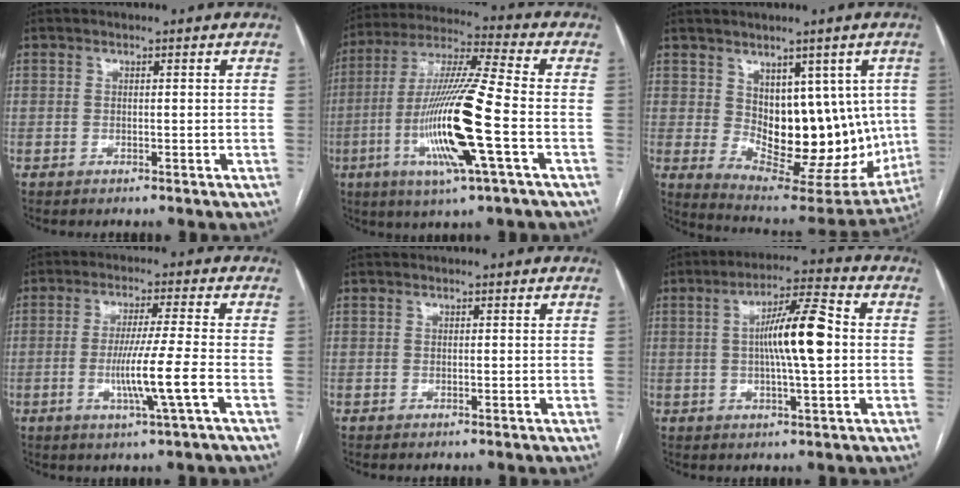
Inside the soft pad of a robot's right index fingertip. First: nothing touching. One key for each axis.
{"total": 17.4, "fx": -4.7, "fy": 0.1, "fz": 16.7, "tx": -0.339, "ty": -0.013, "tz": -0.093}
{"total": 16.1, "fx": 0.9, "fy": 8.6, "fz": 13.6, "tx": -0.171, "ty": -0.006, "tz": 0.041}
{"total": 8.1, "fx": -2.3, "fy": -1.3, "fz": 7.7, "tx": -0.141, "ty": -0.015, "tz": -0.045}
{"total": 0.0}
{"total": 10.1, "fx": 0.4, "fy": 1.0, "fz": 10.1, "tx": -0.176, "ty": 0.014, "tz": 0.003}